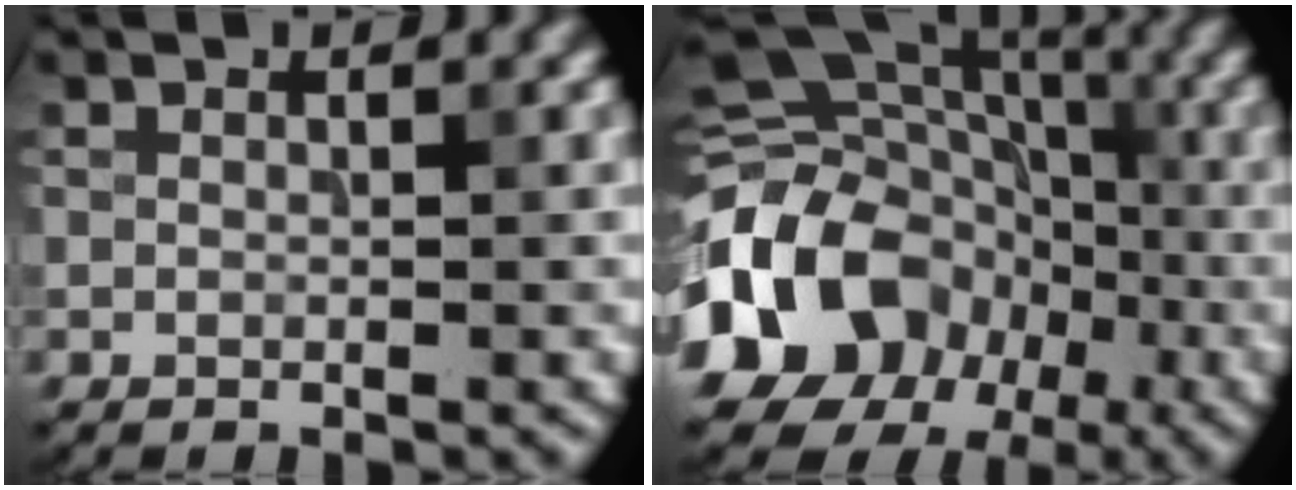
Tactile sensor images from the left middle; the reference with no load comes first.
{"total": 15.5, "force": [-5.6, 12.5, 7.3], "torque": [-0.158, 0.002, -0.117]}